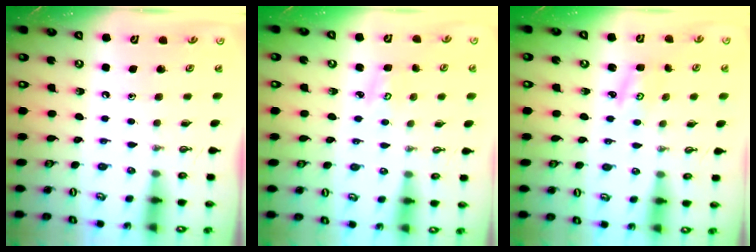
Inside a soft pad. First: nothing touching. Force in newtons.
{"total": 2.5, "press": 2.5, "slide": 0.4}
{"total": 2.7, "press": 2.7, "slide": 0.4}